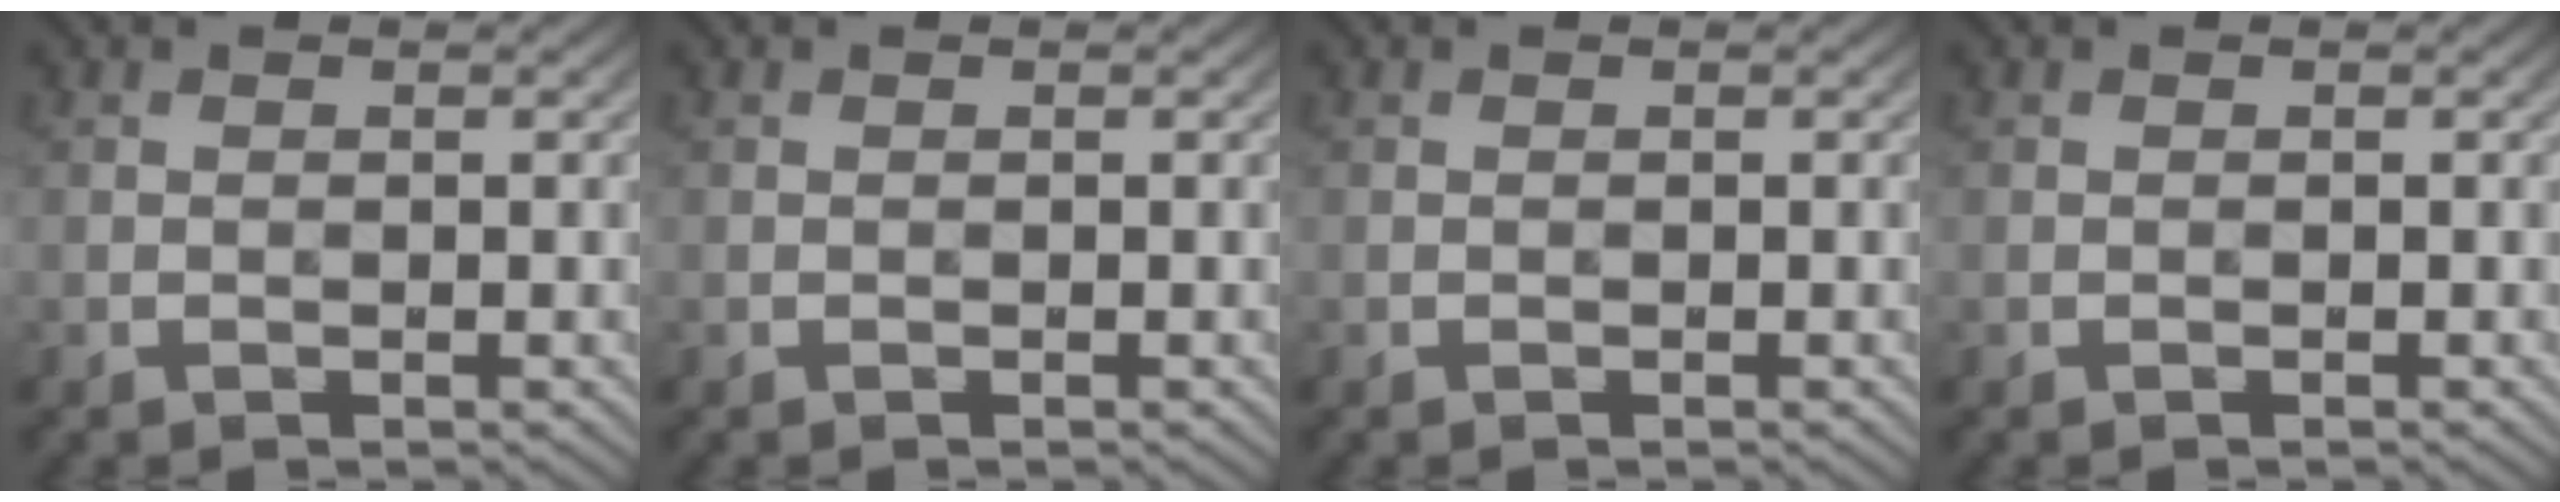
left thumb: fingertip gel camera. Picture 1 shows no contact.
{"total": 0.0}
{"total": 0.0}
{"total": 0.0}